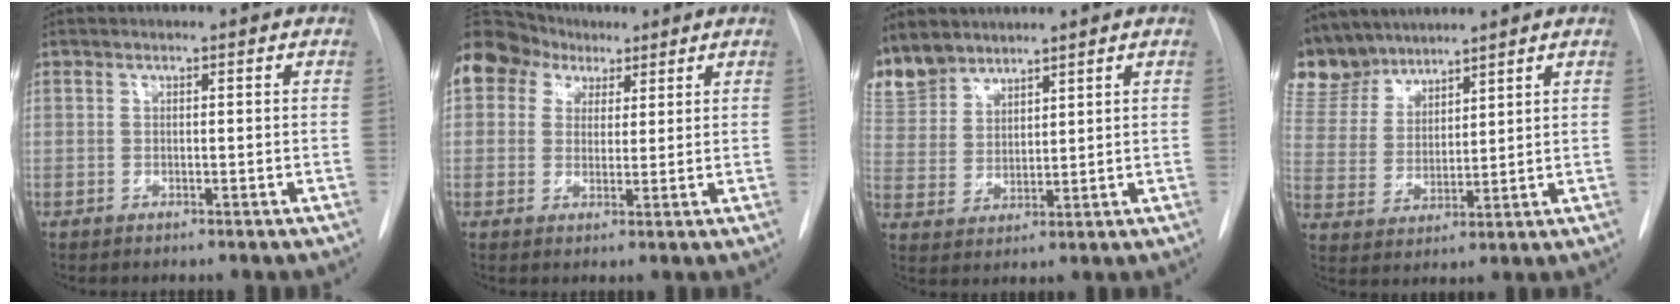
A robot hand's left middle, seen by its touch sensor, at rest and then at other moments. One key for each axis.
{"total": 19.2, "fx": 10.0, "fy": 14.6, "fz": 7.4, "tx": -0.235, "ty": 0.094, "tz": 0.190}
{"total": 10.1, "fx": 8.8, "fy": 4.8, "fz": 1.8, "tx": -0.053, "ty": 0.008, "tz": 0.189}
{"total": 10.4, "fx": 9.7, "fy": 3.6, "fz": 1.3, "tx": -0.036, "ty": 0.007, "tz": 0.207}